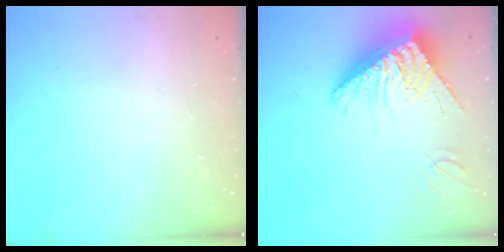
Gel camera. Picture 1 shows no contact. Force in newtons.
{"total": 14.1, "press": 14.0, "slide": 1.4}